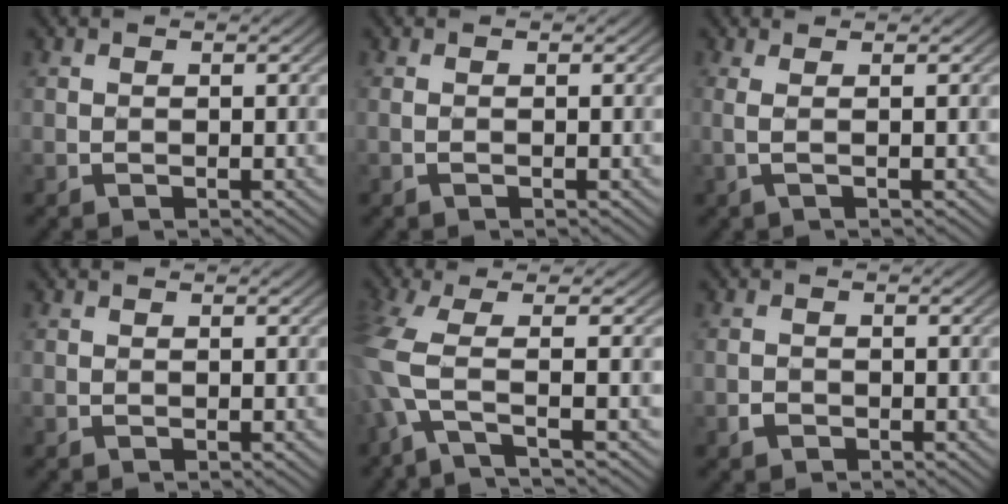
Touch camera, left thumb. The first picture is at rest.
{"total": 0.0}
{"total": 1.2, "force": [0.3, -0.6, 1.0], "torque": [-0.026, 0.002, 0.005]}
{"total": 0.0}
{"total": 5.7, "force": [-2.4, 0.1, 5.1], "torque": [-0.137, 0.008, -0.059]}
{"total": 1.3, "force": [-1.2, 0.6, -0.1], "torque": [-0.009, 0.001, -0.027]}